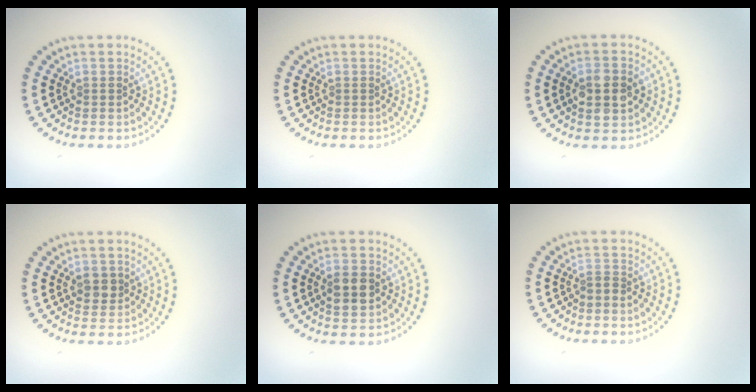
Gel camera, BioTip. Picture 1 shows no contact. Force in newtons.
{"total": 0.0}
{"total": 4.0, "press": 4.0, "slide": 0.3}
{"total": 1.9, "press": 1.8, "slide": 0.3}
{"total": 2.8, "press": 2.8, "slide": 0.1}
{"total": 0.6, "press": 0.4, "slide": 0.5}